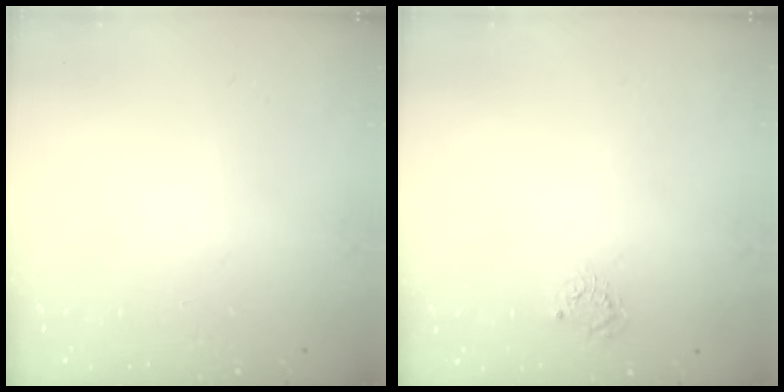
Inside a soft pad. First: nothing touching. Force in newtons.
{"total": 2.5, "press": 2.5, "slide": 0.4}